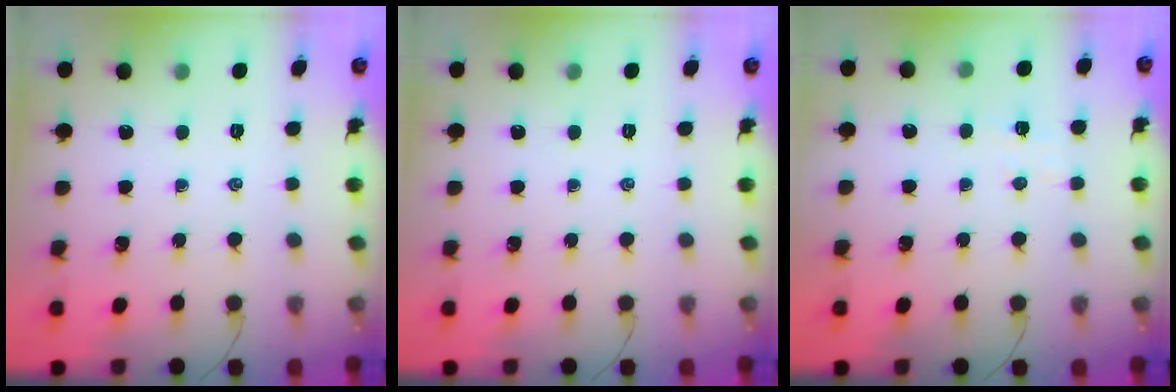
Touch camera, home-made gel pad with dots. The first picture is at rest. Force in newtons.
{"total": 0.0}
{"total": 2.9, "press": 2.8, "slide": 0.7}